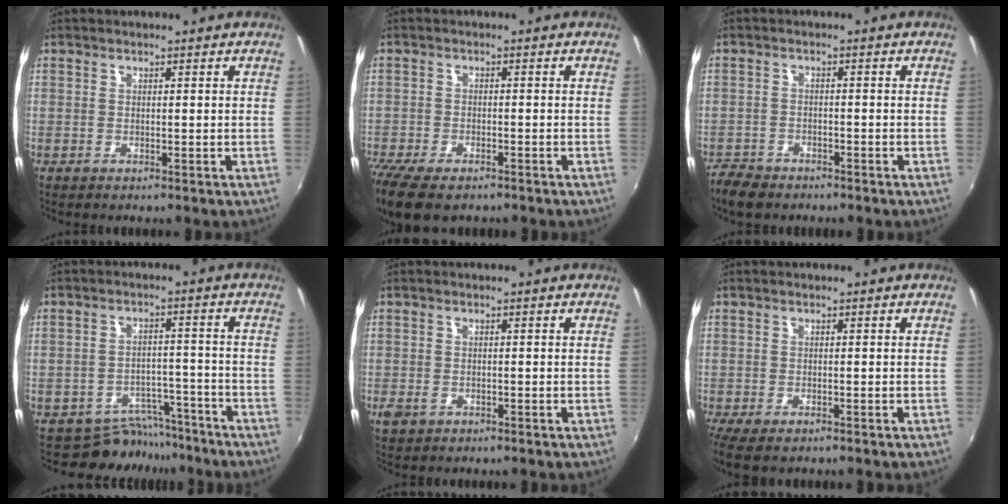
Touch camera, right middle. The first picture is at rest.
{"total": 10.7, "force": [-8.0, 4.0, 5.9], "torque": [-0.149, -0.046, -0.145]}
{"total": 5.3, "force": [-4.5, 2.4, 1.5], "torque": [-0.053, -0.007, -0.084]}
{"total": 8.7, "force": [-7.9, 3.7, 0.2], "torque": [-0.004, 0.031, -0.107]}
{"total": 2.5, "force": [-1.2, 1.8, 1.3], "torque": [-0.025, -0.007, -0.020]}
{"total": 5.2, "force": [-3.5, 1.7, 3.4], "torque": [-0.075, -0.026, -0.057]}